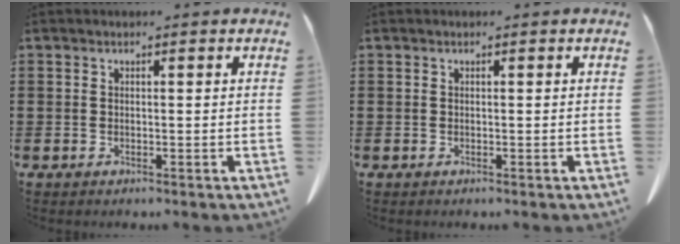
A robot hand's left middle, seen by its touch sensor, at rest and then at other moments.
{"total": 0.0}